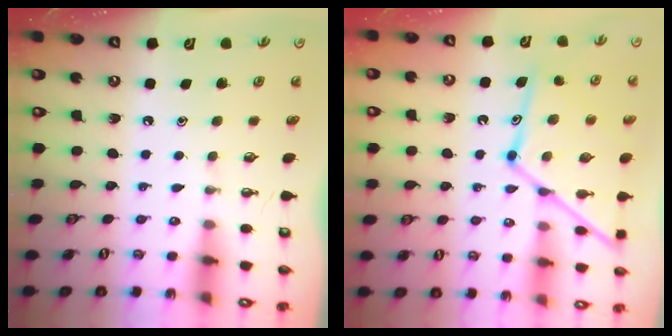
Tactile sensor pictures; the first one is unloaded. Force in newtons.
{"total": 17.0, "press": 16.9, "slide": 1.5}